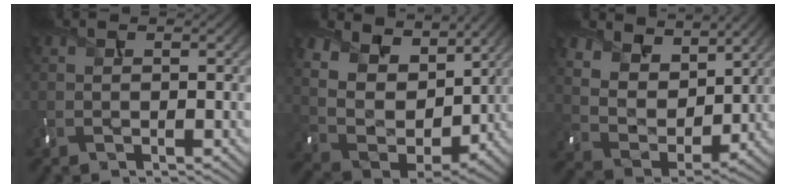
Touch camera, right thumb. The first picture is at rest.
{"total": 13.1, "force": [8.3, 7.8, 6.5], "torque": [-0.199, 0.028, 0.136]}
{"total": 10.8, "force": [7.4, 6.2, 4.7], "torque": [-0.150, -0.021, 0.148]}